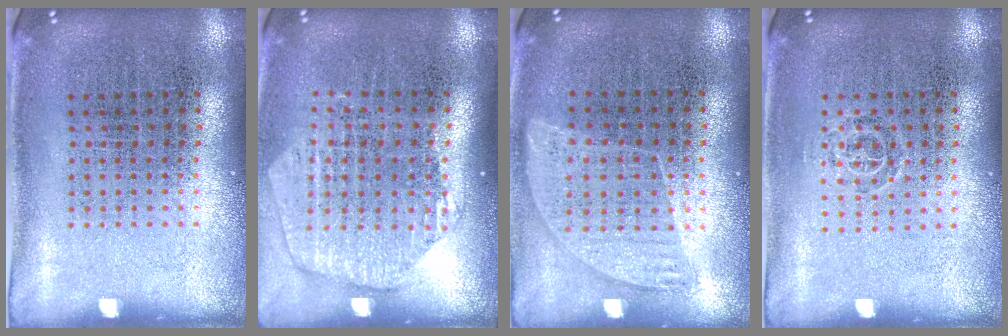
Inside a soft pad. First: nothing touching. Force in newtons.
{"total": 1.6, "press": 1.4, "slide": 0.7}
{"total": 0.9, "press": 0.8, "slide": 0.3}
{"total": 0.7, "press": 0.5, "slide": 0.6}